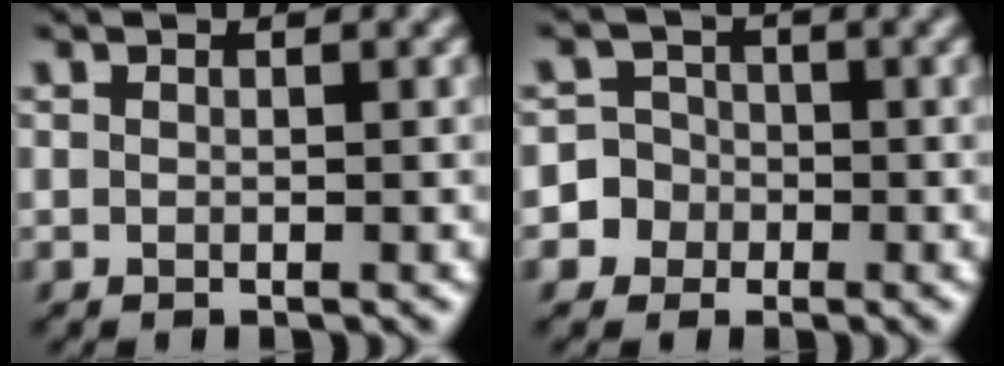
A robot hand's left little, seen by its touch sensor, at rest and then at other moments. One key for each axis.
{"total": 4.9, "fx": -1.8, "fy": 4.6, "fz": 0.2, "tx": 0.017, "ty": 0.012, "tz": -0.050}